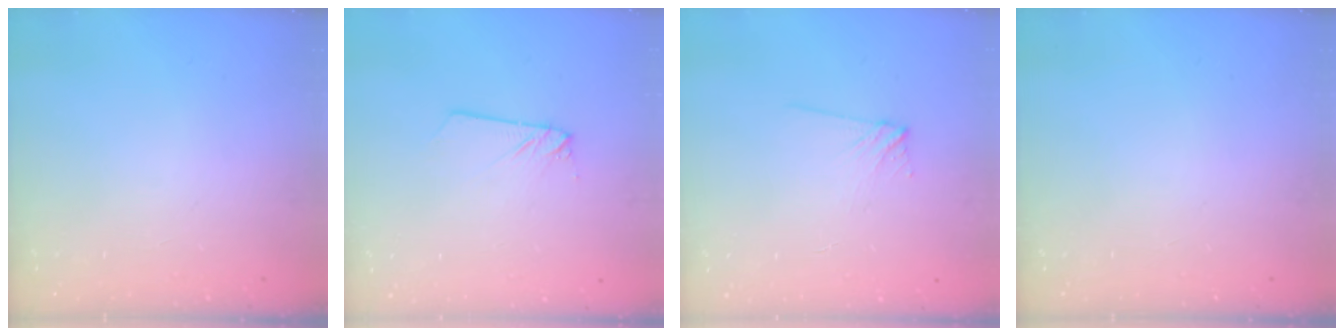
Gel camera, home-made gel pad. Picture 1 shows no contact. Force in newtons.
{"total": 2.4, "press": 2.4, "slide": 0.1}
{"total": 4.1, "press": 4.1, "slide": 0.6}
{"total": 0.0}